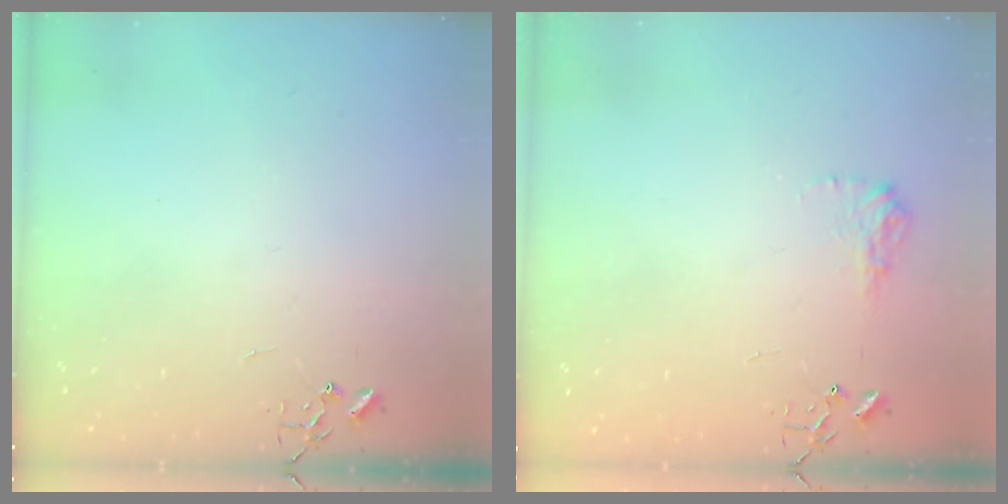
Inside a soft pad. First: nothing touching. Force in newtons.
{"total": 8.9, "press": 8.9, "slide": 0.3}